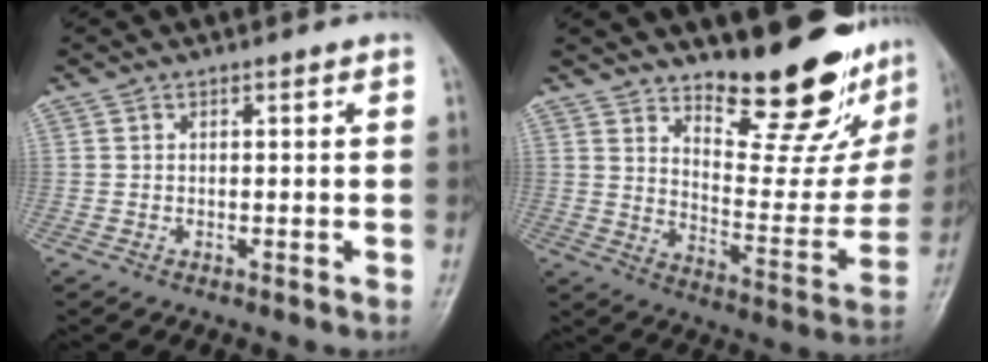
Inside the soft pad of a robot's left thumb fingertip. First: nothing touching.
{"total": 20.8, "force": [16.2, 6.7, 11.3], "torque": [-0.117, -0.128, 0.229]}